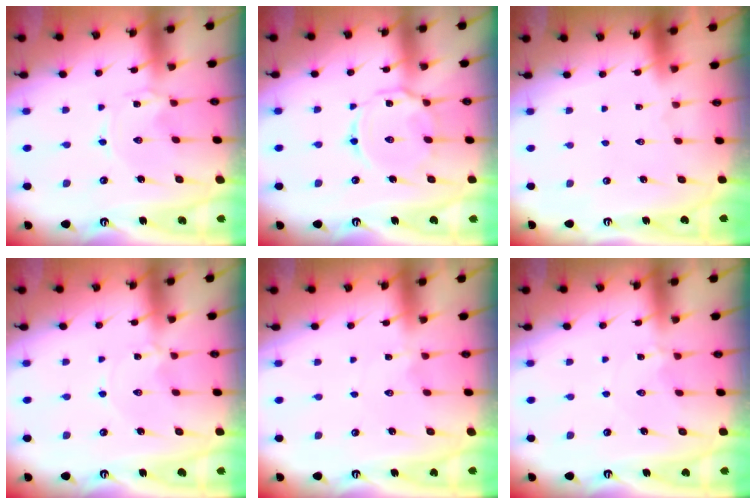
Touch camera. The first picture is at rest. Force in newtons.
{"total": 8.8, "press": 8.8, "slide": 0.7}
{"total": 1.6, "press": 1.6, "slide": 0.1}
{"total": 0.6, "press": 0.5, "slide": 0.2}
{"total": 1.8, "press": 1.7, "slide": 0.2}
{"total": 2.3, "press": 2.3, "slide": 0.3}